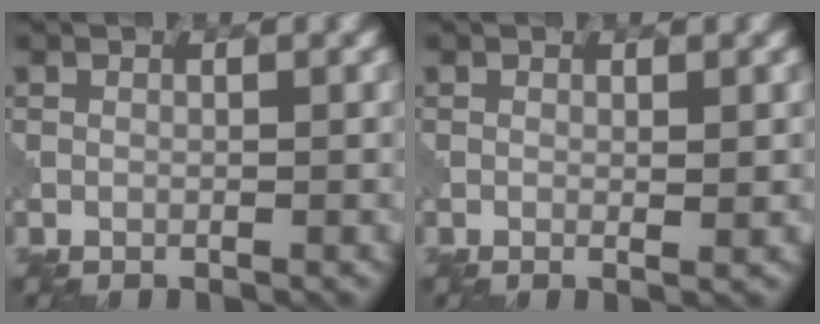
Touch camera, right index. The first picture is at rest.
{"total": 0.8, "force": [0.1, 0.1, 0.8], "torque": [-0.012, -0.003, -0.001]}